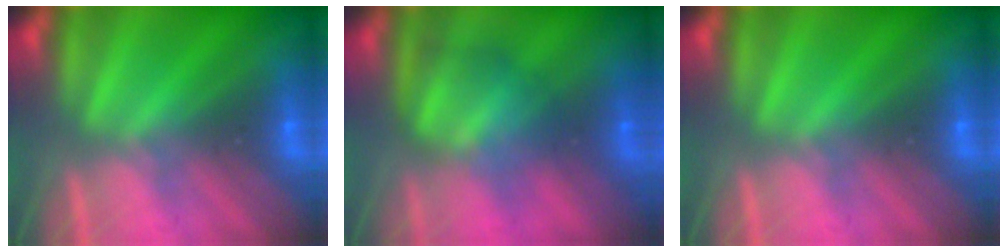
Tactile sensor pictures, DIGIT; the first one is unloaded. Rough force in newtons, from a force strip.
{"total": 3.4}
{"total": 0.0}